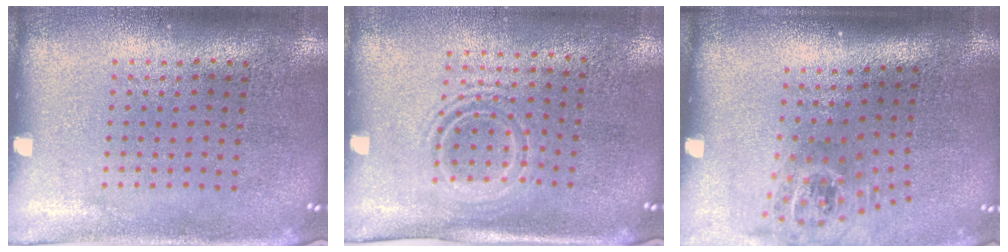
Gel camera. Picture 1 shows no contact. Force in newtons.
{"total": 1.5, "press": 1.2, "slide": 1.0}
{"total": 1.7, "press": 1.2, "slide": 1.2}